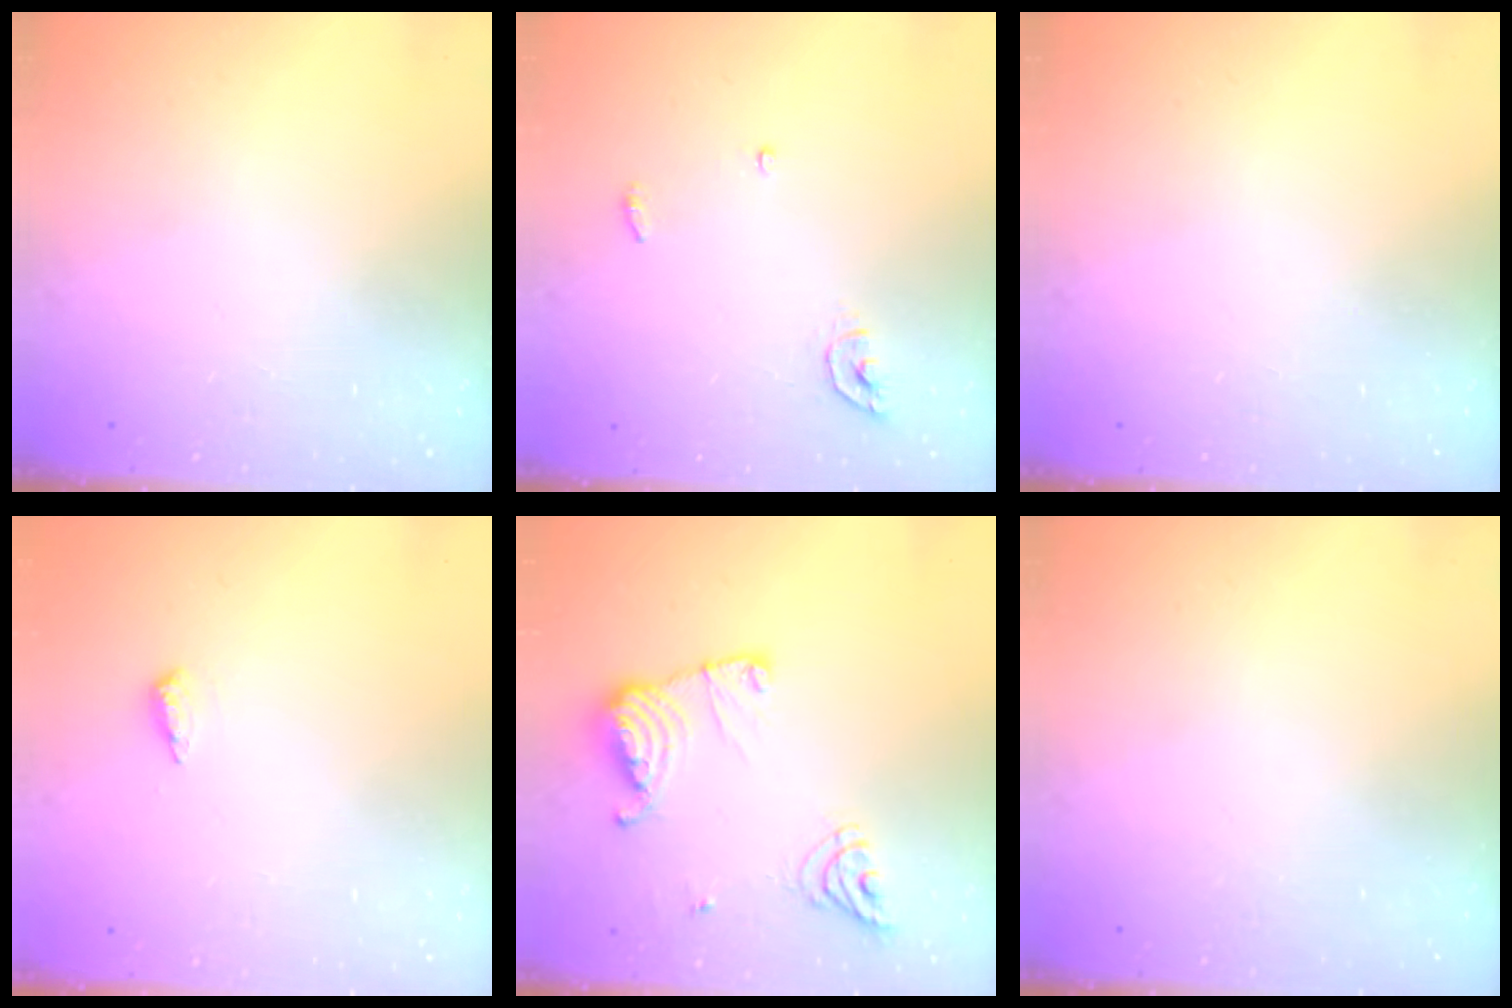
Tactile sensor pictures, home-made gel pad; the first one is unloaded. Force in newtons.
{"total": 4.3, "press": 4.3, "slide": 0.3}
{"total": 0.0}
{"total": 5.6, "press": 5.5, "slide": 1.0}
{"total": 13.2, "press": 13.2, "slide": 1.2}
{"total": 0.0}